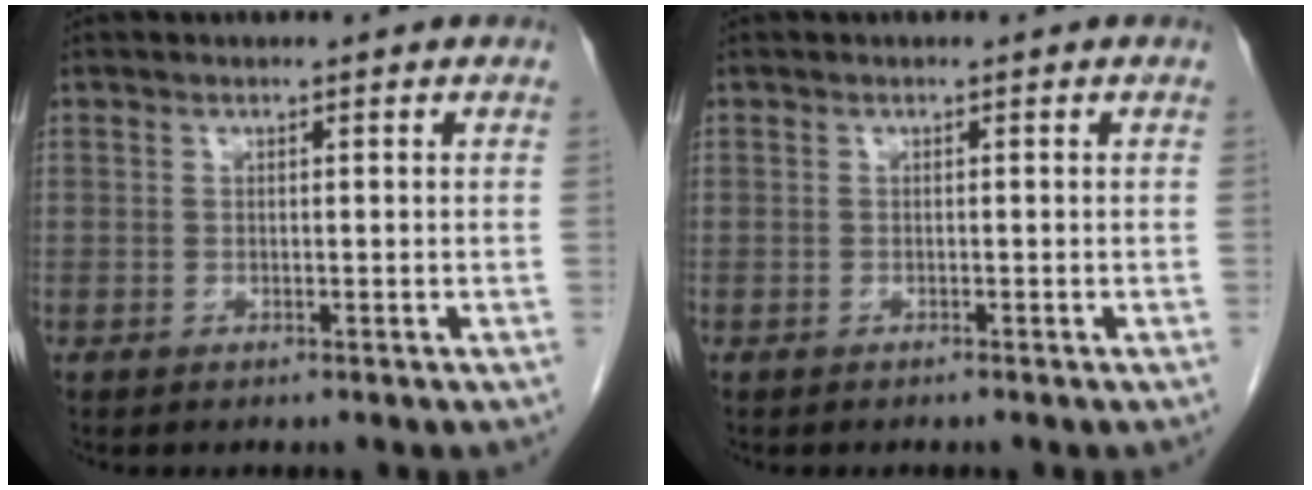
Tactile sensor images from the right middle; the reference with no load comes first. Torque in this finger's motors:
{"motor_torque": [0.00, 0.18, -0.01, -0.01]}